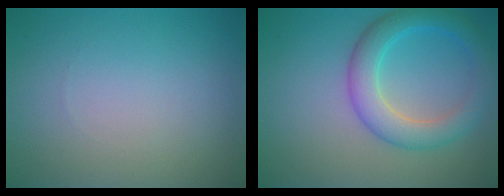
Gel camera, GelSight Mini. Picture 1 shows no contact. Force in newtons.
{"total": 4.7, "press": 4.7, "slide": 0.0}